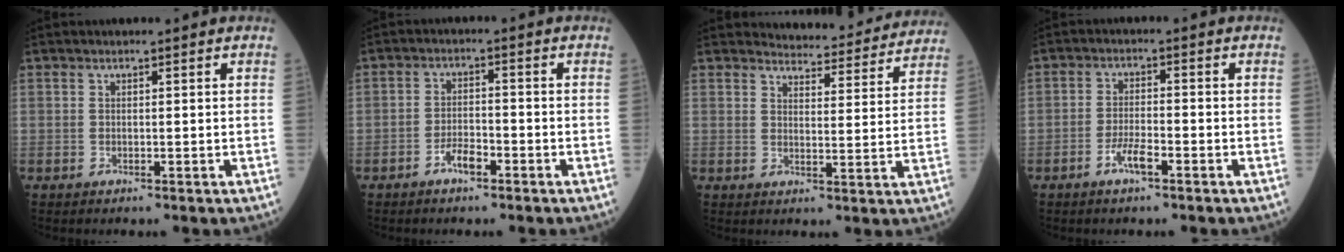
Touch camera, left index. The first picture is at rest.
{"total": 3.3, "force": [-2.2, 1.1, 2.2], "torque": [-0.041, 0.004, -0.042]}
{"total": 11.8, "force": [11.6, 1.8, 1.5], "torque": [-0.005, -0.017, 0.125]}
{"total": 3.5, "force": [-2.2, 0.6, 2.7], "torque": [-0.056, 0.000, -0.042]}